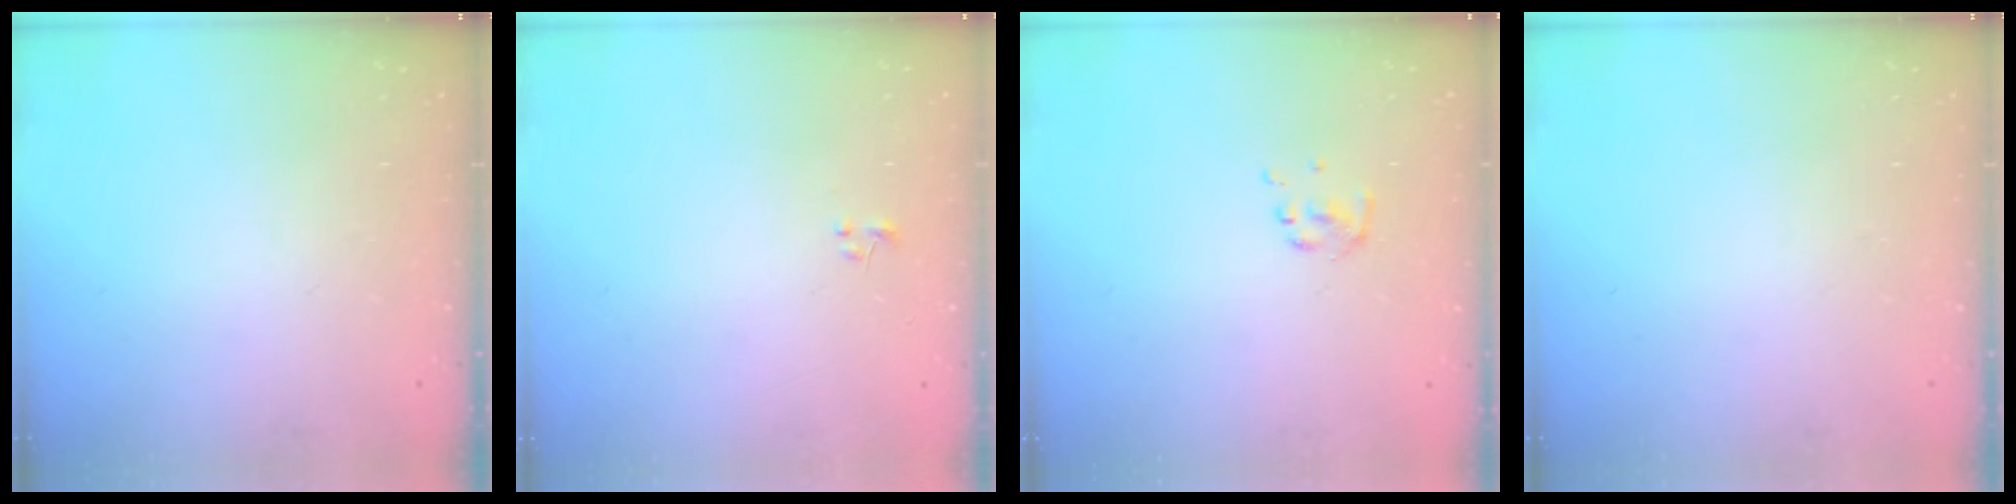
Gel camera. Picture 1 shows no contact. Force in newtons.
{"total": 0.0}
{"total": 2.3, "press": 2.3, "slide": 0.4}
{"total": 0.0}